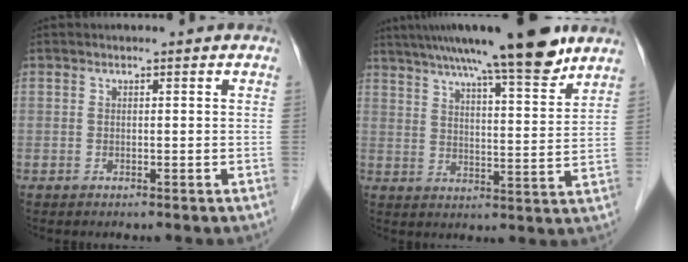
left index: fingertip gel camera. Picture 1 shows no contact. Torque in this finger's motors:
{"motor_torque": [0.83, -1.02, 1.05, 0.21]}